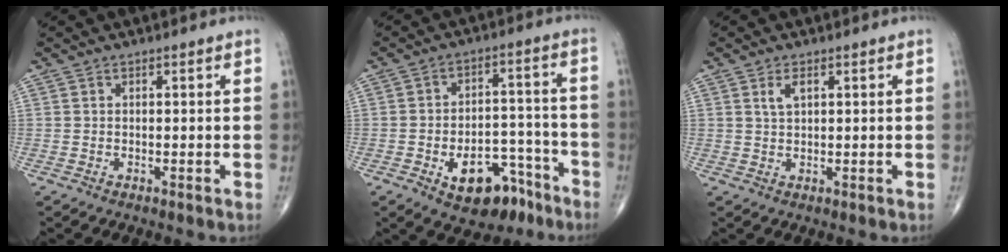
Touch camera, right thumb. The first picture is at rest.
{"total": 12.6, "force": [-7.2, 7.3, 7.3], "torque": [-0.072, 0.067, -0.098]}
{"total": 2.5, "force": [1.1, 1.1, 1.9], "torque": [-0.038, 0.000, 0.024]}